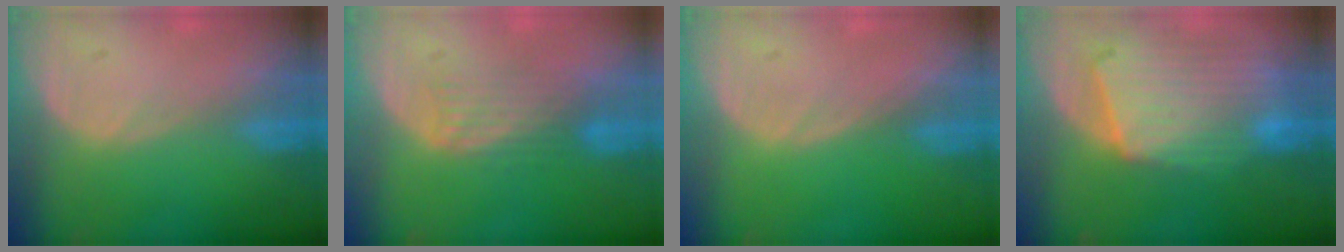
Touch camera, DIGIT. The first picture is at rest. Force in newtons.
{"total": 4.4, "press": 3.7, "slide": 2.4}
{"total": 0.0}
{"total": 10.8, "press": 9.4, "slide": 5.4}